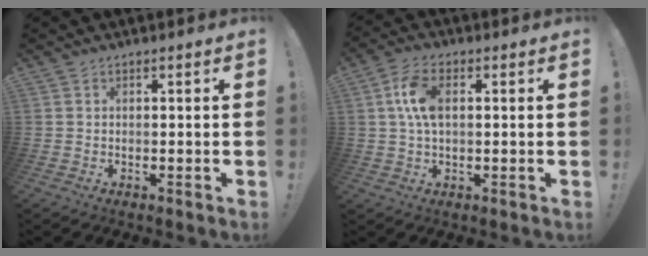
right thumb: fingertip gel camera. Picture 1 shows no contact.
{"total": 8.8, "force": [1.5, 5.1, 7.0], "torque": [-0.141, 0.009, 0.028]}